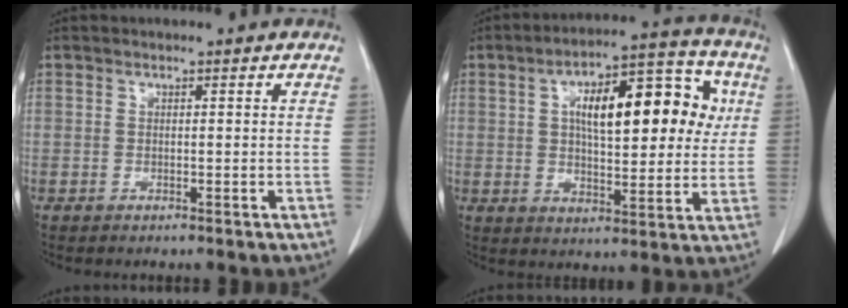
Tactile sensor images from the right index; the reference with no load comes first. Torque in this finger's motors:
{"motor_torque": [1.26, 0.88, 0.61, 0.11]}